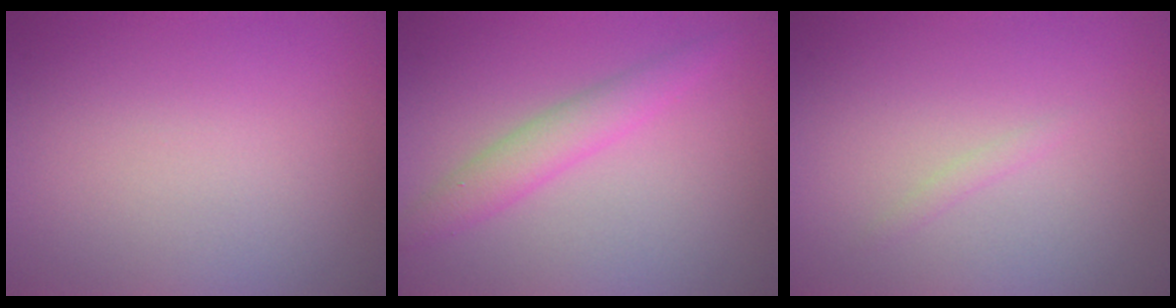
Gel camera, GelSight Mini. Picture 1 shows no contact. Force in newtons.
{"total": 2.8, "press": 2.8, "slide": 0.1}
{"total": 0.7, "press": 0.7, "slide": 0.1}